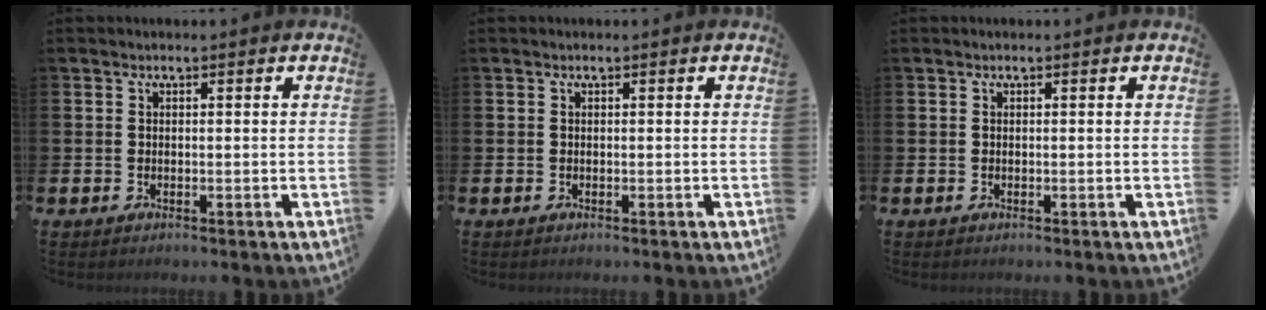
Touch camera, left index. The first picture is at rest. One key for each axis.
{"total": 0.0}
{"total": 0.0}